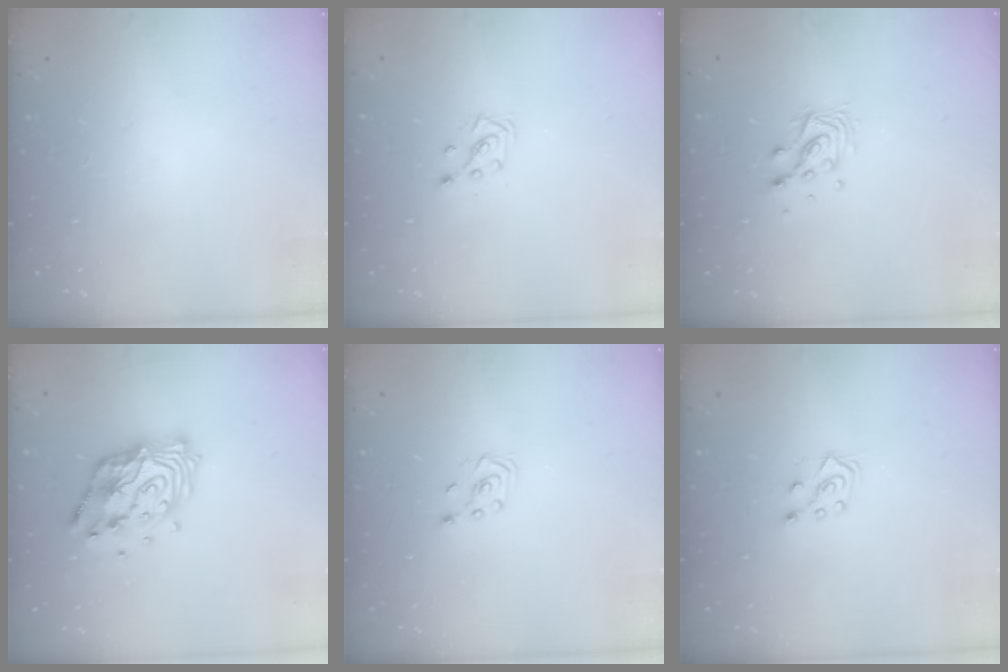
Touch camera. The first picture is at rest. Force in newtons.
{"total": 3.3, "press": 3.2, "slide": 0.5}
{"total": 9.8, "press": 9.8, "slide": 0.6}
{"total": 15.7, "press": 15.7, "slide": 1.4}
{"total": 2.3, "press": 2.2, "slide": 0.8}
{"total": 5.7, "press": 5.7, "slide": 0.8}